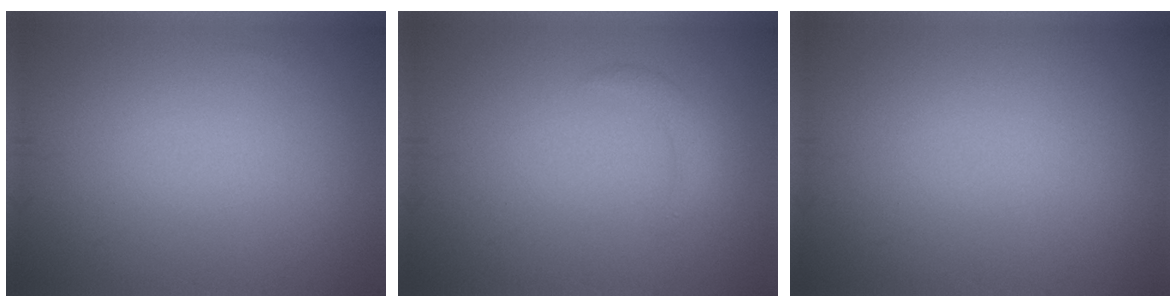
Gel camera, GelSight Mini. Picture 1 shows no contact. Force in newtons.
{"total": 1.4, "press": 1.4, "slide": 0.0}
{"total": 0.0}